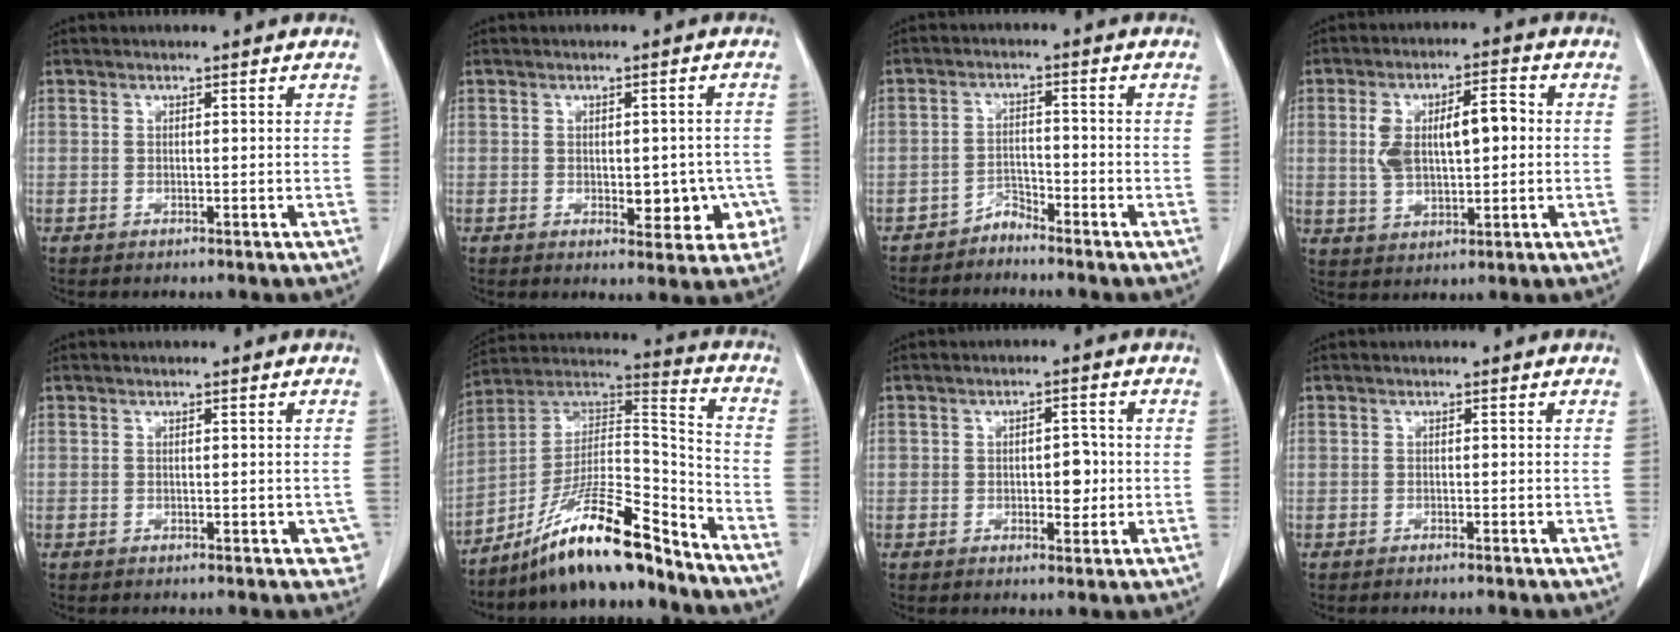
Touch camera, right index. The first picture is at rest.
{"total": 6.4, "force": [-1.7, 3.5, 5.0], "torque": [-0.045, 0.009, -0.013]}
{"total": 2.4, "force": [-2.3, 0.4, -0.2], "torque": [0.014, -0.003, -0.042]}
{"total": 9.7, "force": [0.9, 4.1, 8.8], "torque": [-0.168, 0.027, 0.023]}
{"total": 2.3, "force": [-0.9, 1.2, 1.7], "torque": [-0.004, 0.002, -0.012]}
{"total": 17.2, "force": [-13.2, 2.0, 10.8], "torque": [-0.184, 0.023, -0.231]}
{"total": 4.0, "force": [-0.4, 2.2, 3.2], "torque": [-0.040, 0.008, -0.001]}
{"total": 0.7, "force": [-0.6, -0.1, 0.3], "torque": [-0.009, -0.001, -0.010]}